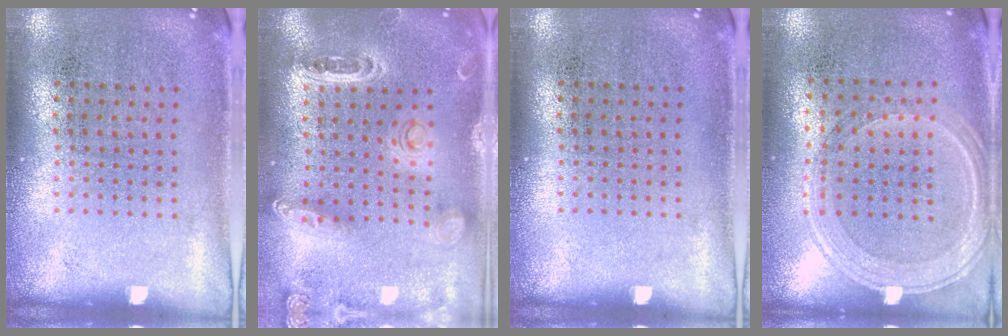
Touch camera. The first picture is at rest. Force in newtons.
{"total": 1.3, "press": 1.3, "slide": 0.1}
{"total": 0.0}
{"total": 1.2, "press": 1.1, "slide": 0.3}